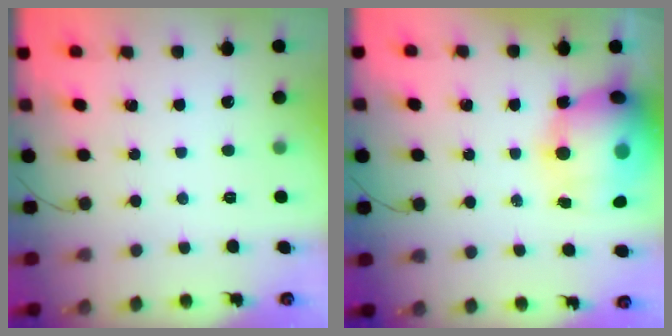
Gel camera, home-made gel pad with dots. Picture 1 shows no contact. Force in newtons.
{"total": 22.0, "press": 21.5, "slide": 4.7}